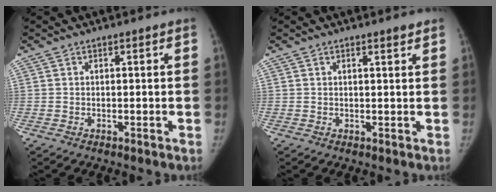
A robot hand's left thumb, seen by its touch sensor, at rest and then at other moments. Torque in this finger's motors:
{"motor_torque": [0.31, 0.10, 0.21, -0.60, 0.09]}